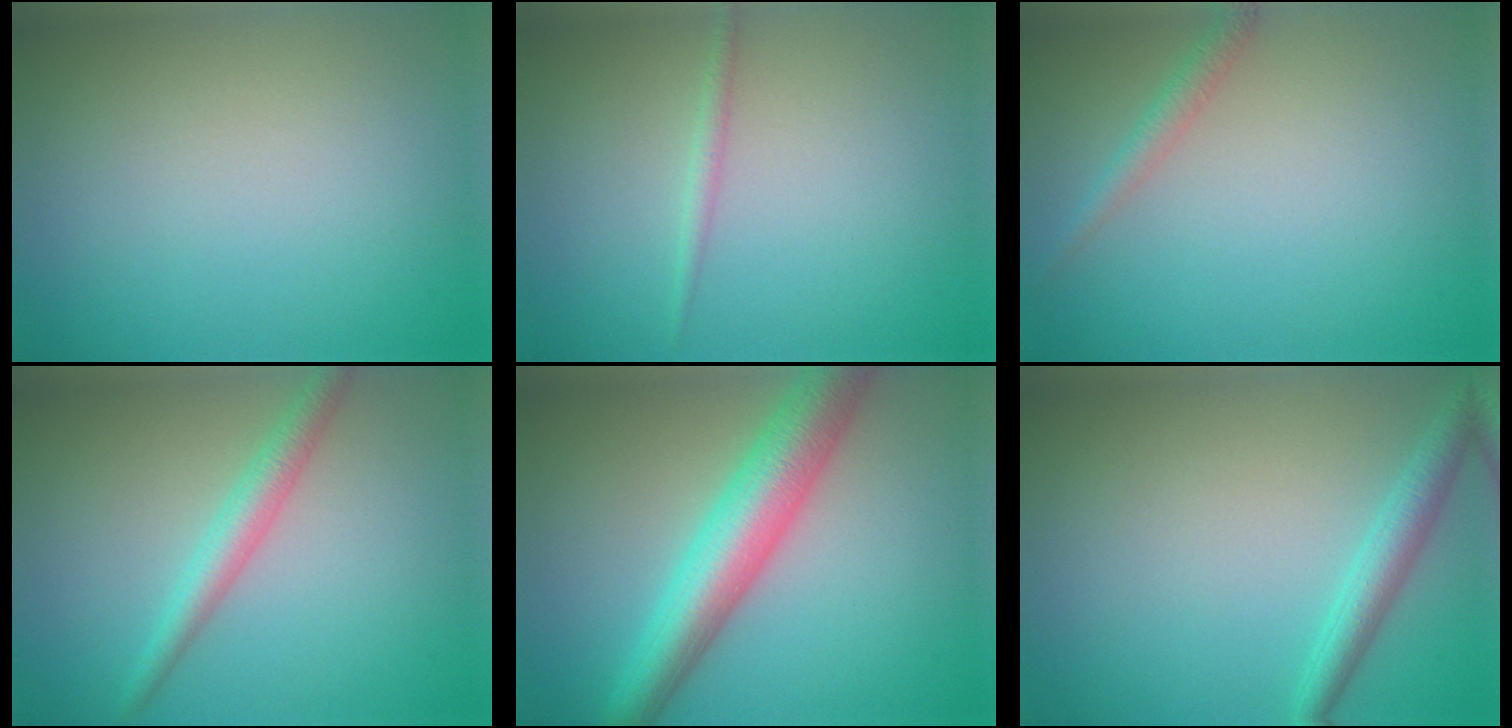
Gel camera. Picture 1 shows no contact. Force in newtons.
{"total": 0.9, "press": 0.9, "slide": 0.0}
{"total": 1.5, "press": 1.5, "slide": 0.1}
{"total": 2.7, "press": 2.7, "slide": 0.1}
{"total": 7.0, "press": 7.0, "slide": 0.3}
{"total": 2.5, "press": 2.5, "slide": 0.1}